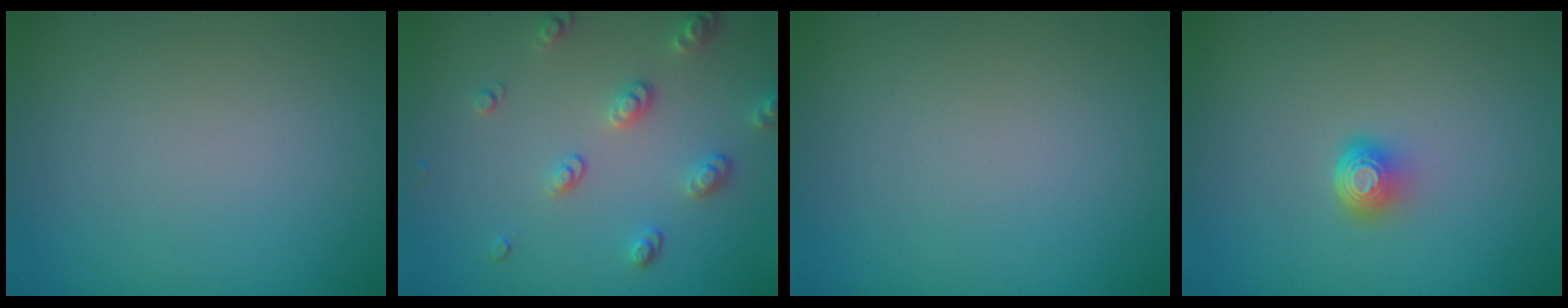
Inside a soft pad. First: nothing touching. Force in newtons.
{"total": 2.6, "press": 2.6, "slide": 0.6}
{"total": 0.0}
{"total": 1.9, "press": 1.3, "slide": 1.4}